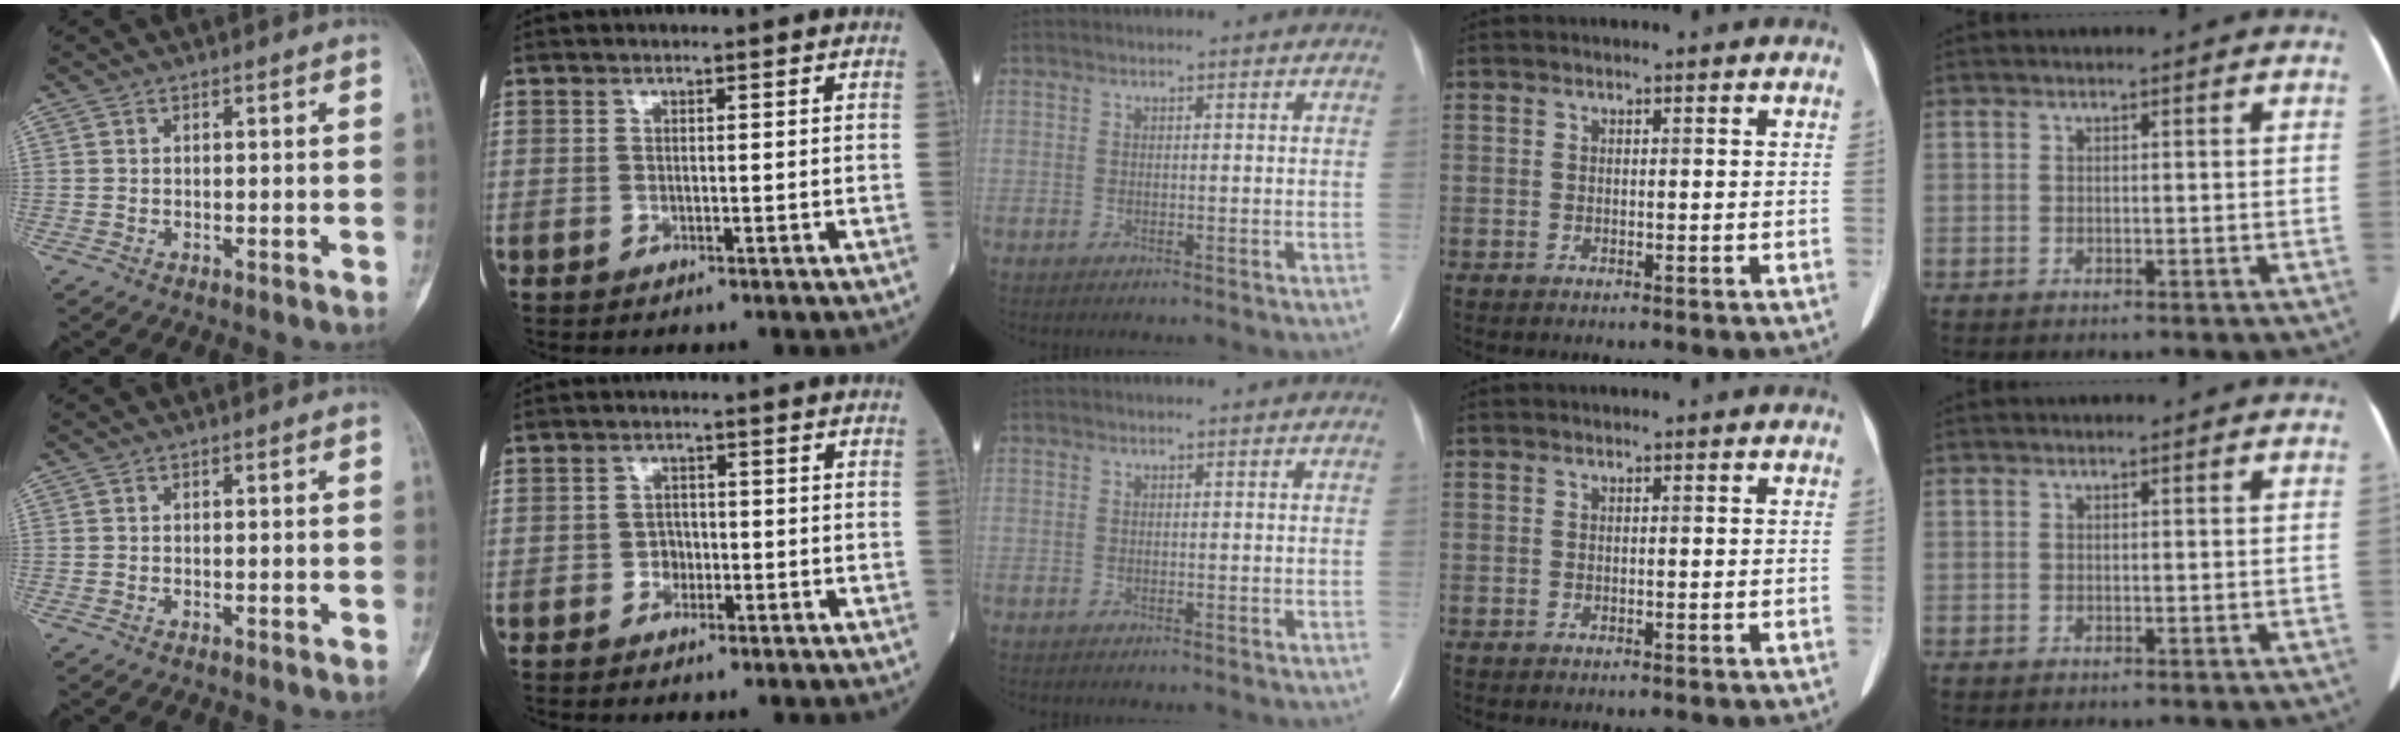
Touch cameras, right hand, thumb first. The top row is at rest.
{"index": {"total": 1.7, "force": [-0.8, 1.3, 0.6], "torque": [-0.003, 0.008, -0.015]}}